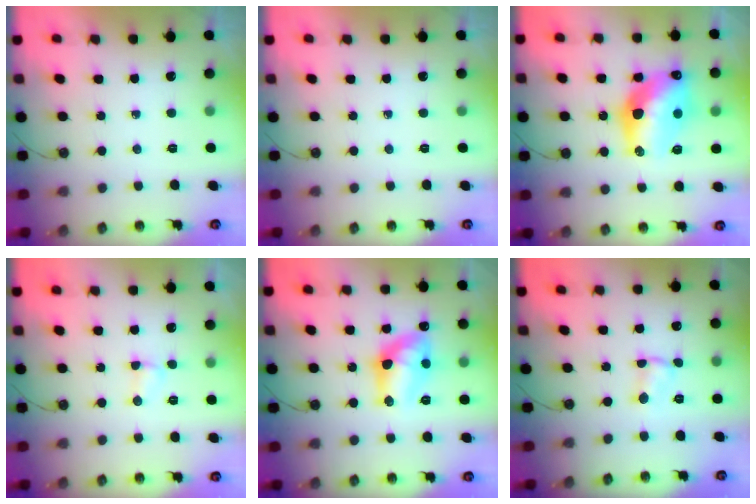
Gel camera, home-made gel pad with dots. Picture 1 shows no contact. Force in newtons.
{"total": 0.0}
{"total": 16.5, "press": 16.4, "slide": 1.3}
{"total": 2.7, "press": 2.7, "slide": 0.4}
{"total": 12.3, "press": 12.3, "slide": 0.9}
{"total": 1.5, "press": 1.5, "slide": 0.2}